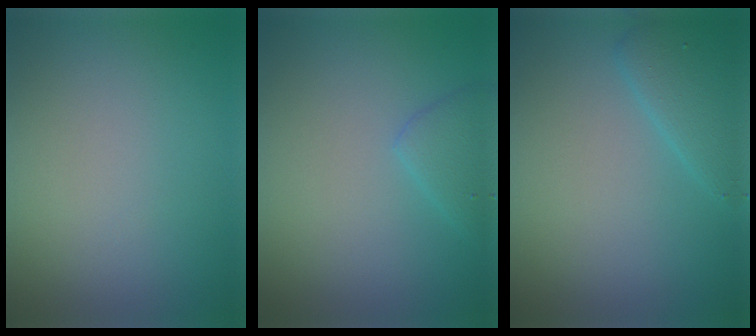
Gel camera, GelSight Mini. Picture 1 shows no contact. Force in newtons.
{"total": 2.0, "press": 2.0, "slide": 0.1}
{"total": 2.9, "press": 2.9, "slide": 0.2}